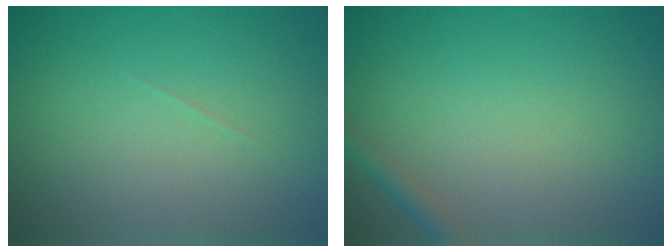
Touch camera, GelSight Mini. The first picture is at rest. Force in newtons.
{"total": 1.3, "press": 1.3, "slide": 0.1}